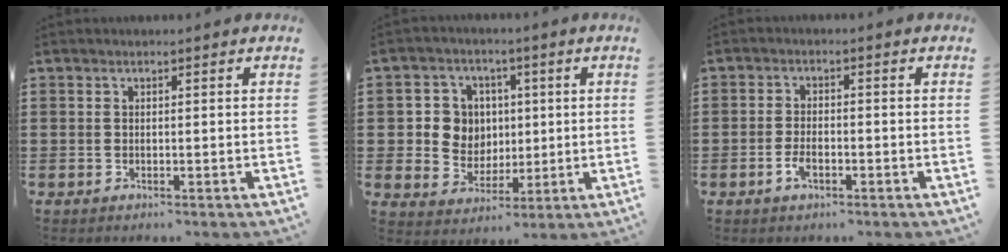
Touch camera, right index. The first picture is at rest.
{"total": 6.8, "force": [0.9, 6.4, 1.9], "torque": [-0.059, 0.017, 0.015]}
{"total": 3.0, "force": [-1.4, 1.4, 2.3], "torque": [-0.056, -0.004, -0.029]}